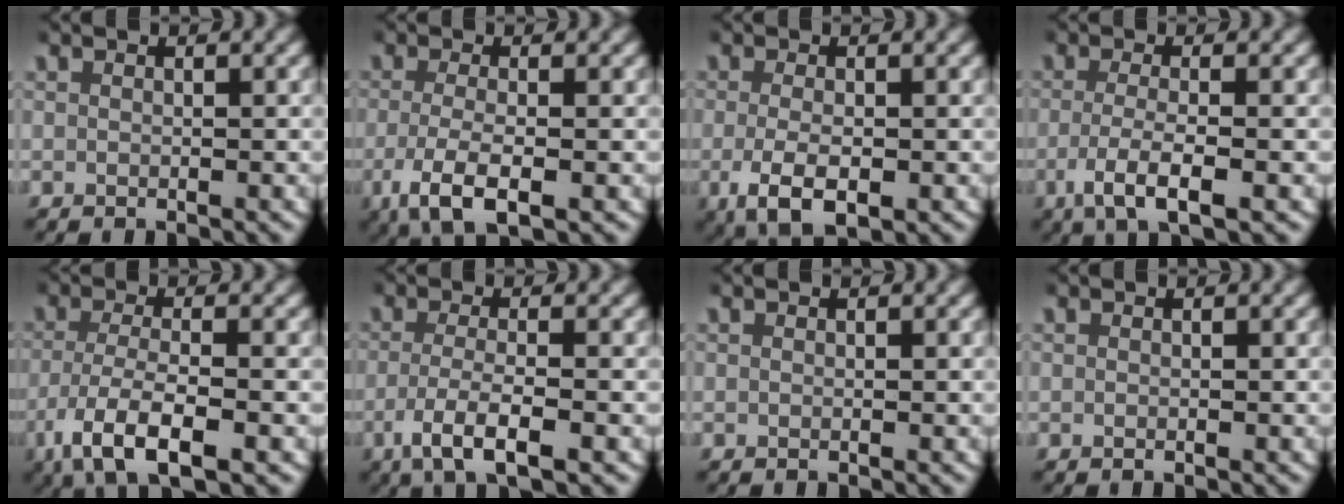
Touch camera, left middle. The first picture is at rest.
{"total": 5.0, "force": [-2.0, 1.8, 4.2], "torque": [-0.097, -0.020, -0.024]}
{"total": 5.0, "force": [-1.8, 2.4, 4.0], "torque": [-0.090, -0.021, -0.017]}
{"total": 4.2, "force": [-1.7, 1.0, 3.7], "torque": [-0.082, -0.015, -0.022]}
{"total": 6.0, "force": [-2.9, 2.2, 4.7], "torque": [-0.099, -0.020, -0.040]}
{"total": 4.4, "force": [-2.1, 1.1, 3.7], "torque": [-0.079, -0.014, -0.030]}
{"total": 0.0}
{"total": 0.0}